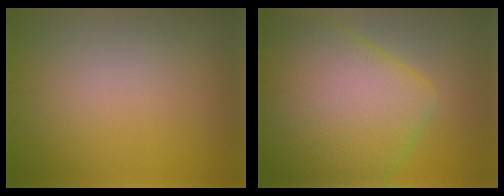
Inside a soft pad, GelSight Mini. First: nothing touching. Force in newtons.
{"total": 13.4, "press": 13.4, "slide": 0.6}